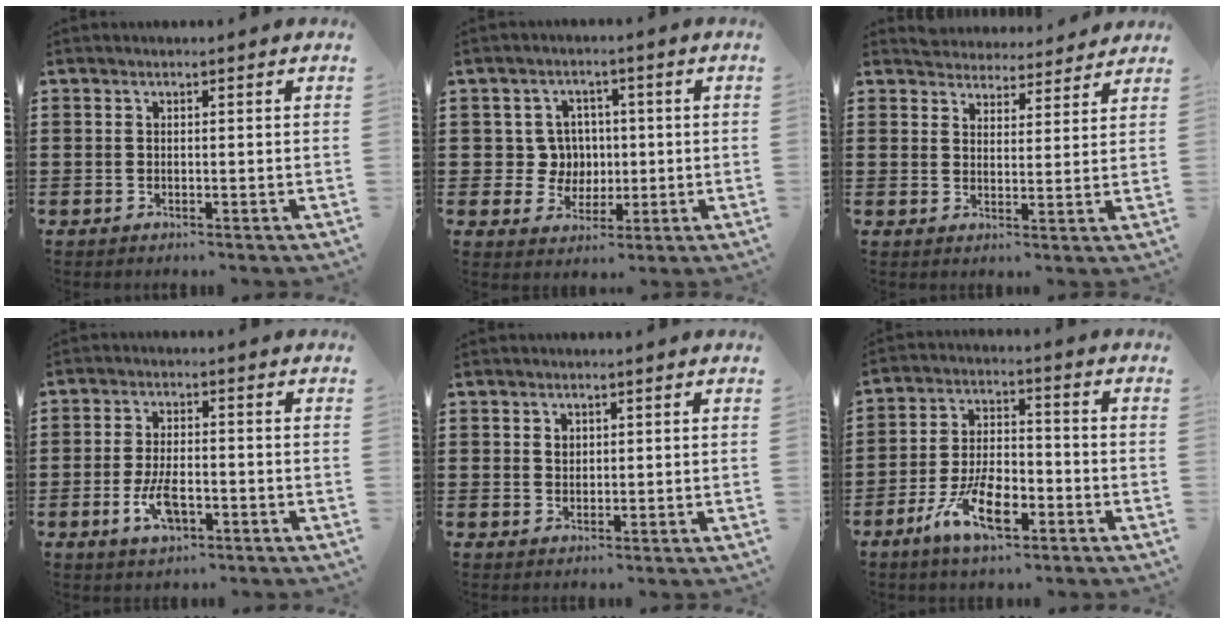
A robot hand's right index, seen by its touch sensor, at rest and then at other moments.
{"total": 3.9, "force": [0.4, 3.7, 1.0], "torque": [-0.038, 0.011, 0.004]}
{"total": 3.6, "force": [3.6, 0.2, -0.6], "torque": [-0.004, -0.020, 0.068]}
{"total": 5.9, "force": [-2.2, 2.6, 4.8], "torque": [-0.106, -0.002, -0.044]}
{"total": 1.2, "force": [0.6, 1.0, 0.4], "torque": [-0.011, 0.004, 0.011]}
{"total": 9.8, "force": [-4.7, 4.1, 7.5], "torque": [-0.157, 0.002, -0.087]}